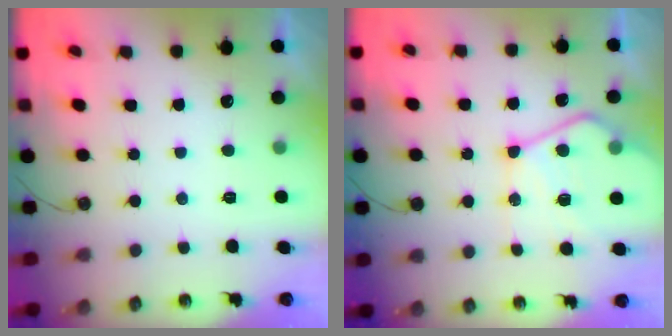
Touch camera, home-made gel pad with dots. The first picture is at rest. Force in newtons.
{"total": 15.7, "press": 15.6, "slide": 1.6}